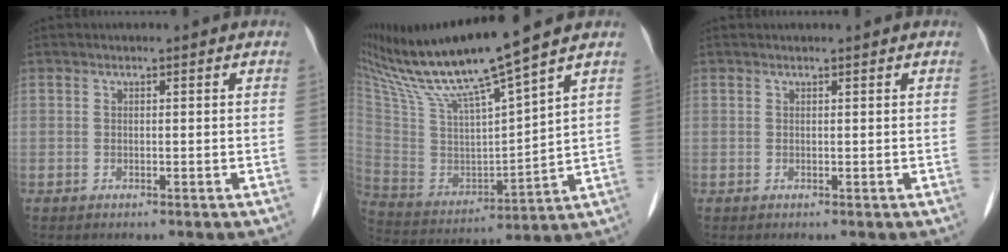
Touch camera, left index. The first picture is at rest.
{"total": 18.8, "force": [15.5, -1.0, 10.6], "torque": [-0.196, -0.008, 0.295]}
{"total": 0.9, "force": [0.9, -0.1, 0.2], "torque": [-0.009, 0.005, 0.013]}